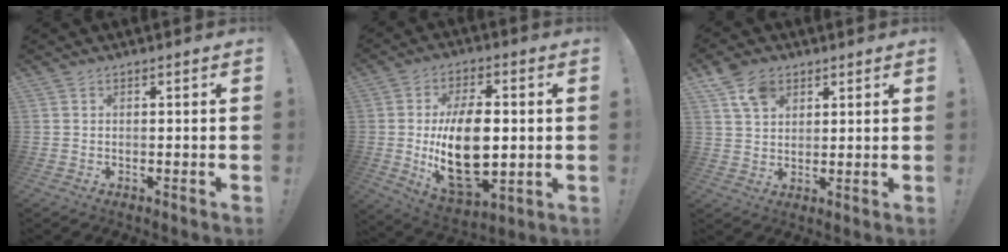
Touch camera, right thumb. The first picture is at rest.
{"total": 20.0, "force": [-0.8, 11.2, 16.5], "torque": [-0.302, -0.008, -0.009]}
{"total": 8.1, "force": [4.6, 5.4, 4.0], "torque": [-0.073, -0.009, 0.090]}